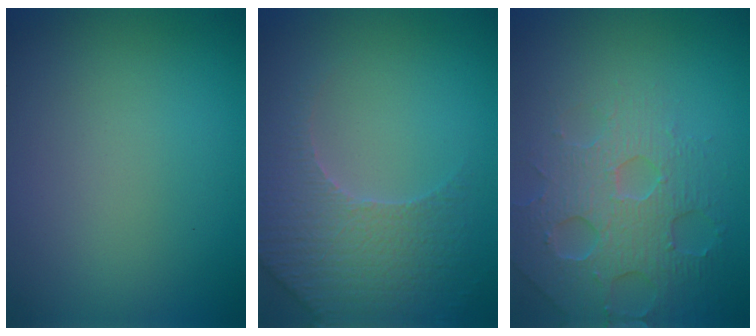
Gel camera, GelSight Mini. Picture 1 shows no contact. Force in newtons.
{"total": 4.6, "press": 4.2, "slide": 2.1}
{"total": 4.3, "press": 4.2, "slide": 0.7}